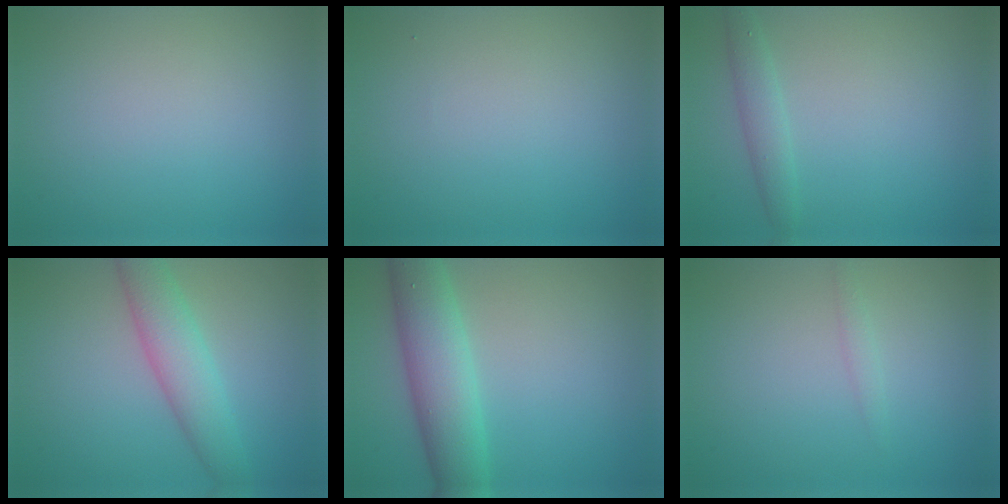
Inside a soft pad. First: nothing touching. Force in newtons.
{"total": 0.0}
{"total": 1.8, "press": 1.8, "slide": 0.1}
{"total": 4.4, "press": 4.4, "slide": 0.1}
{"total": 6.2, "press": 6.2, "slide": 0.4}
{"total": 0.7, "press": 0.7, "slide": 0.1}